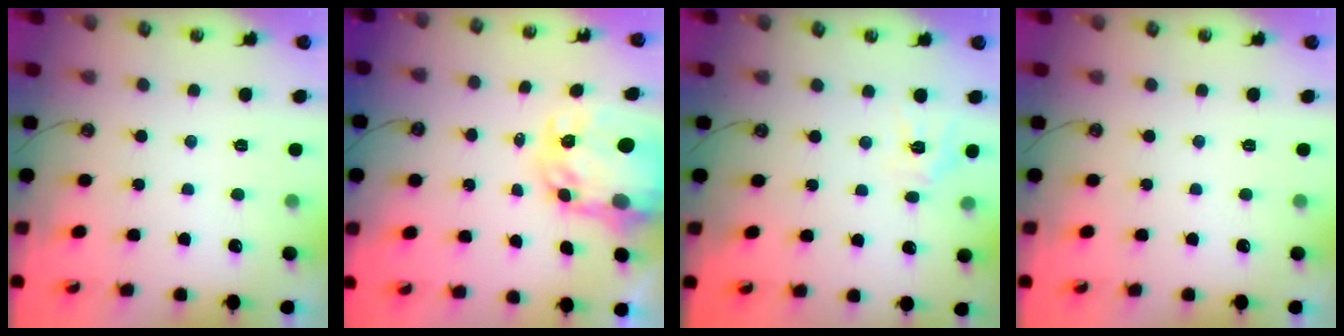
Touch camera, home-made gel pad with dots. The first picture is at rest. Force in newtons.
{"total": 7.4, "press": 7.4, "slide": 0.7}
{"total": 6.0, "press": 5.9, "slide": 0.4}
{"total": 0.0}